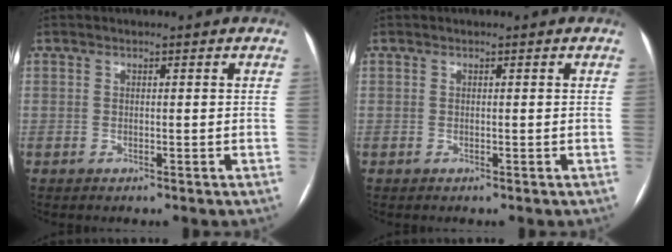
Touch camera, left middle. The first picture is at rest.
{"total": 0.0}